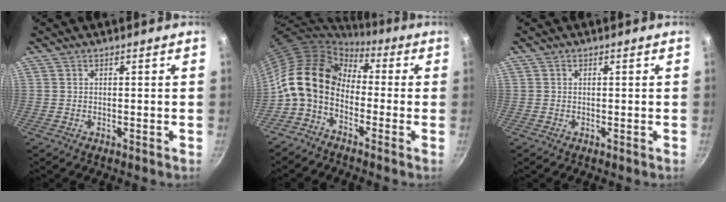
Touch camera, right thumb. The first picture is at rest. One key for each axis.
{"total": 13.1, "fx": -0.8, "fy": 9.3, "fz": 9.2, "tx": -0.152, "ty": 0.033, "tz": -0.035}
{"total": 0.0}